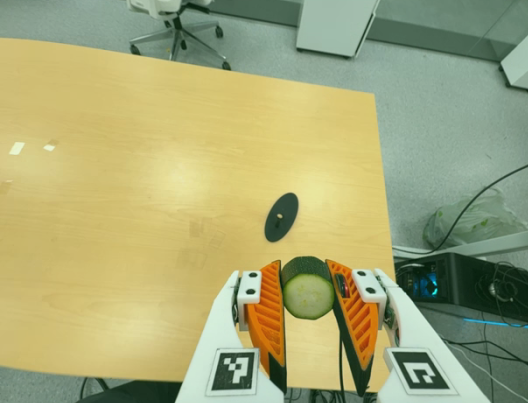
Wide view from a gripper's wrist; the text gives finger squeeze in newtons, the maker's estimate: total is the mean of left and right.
{"total": 10.1, "left": 10.0, "right": 10.3}